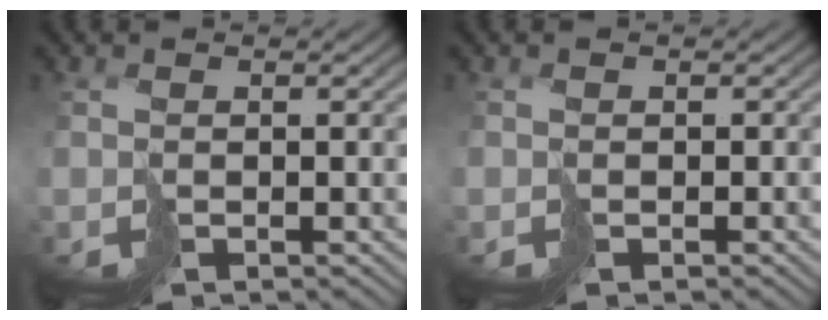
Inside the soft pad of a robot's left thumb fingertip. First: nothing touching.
{"total": 0.6, "force": [-0.3, 0.5, -0.2], "torque": [0.004, -0.001, -0.006]}